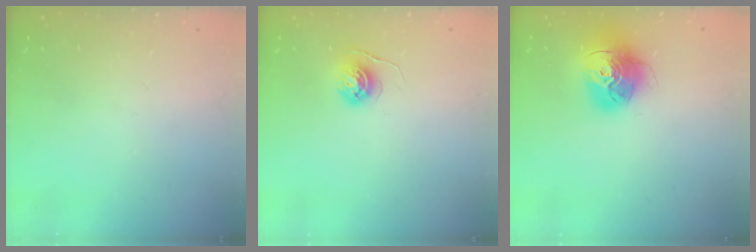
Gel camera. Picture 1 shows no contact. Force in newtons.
{"total": 5.6, "press": 5.5, "slide": 0.6}
{"total": 16.9, "press": 16.9, "slide": 1.7}